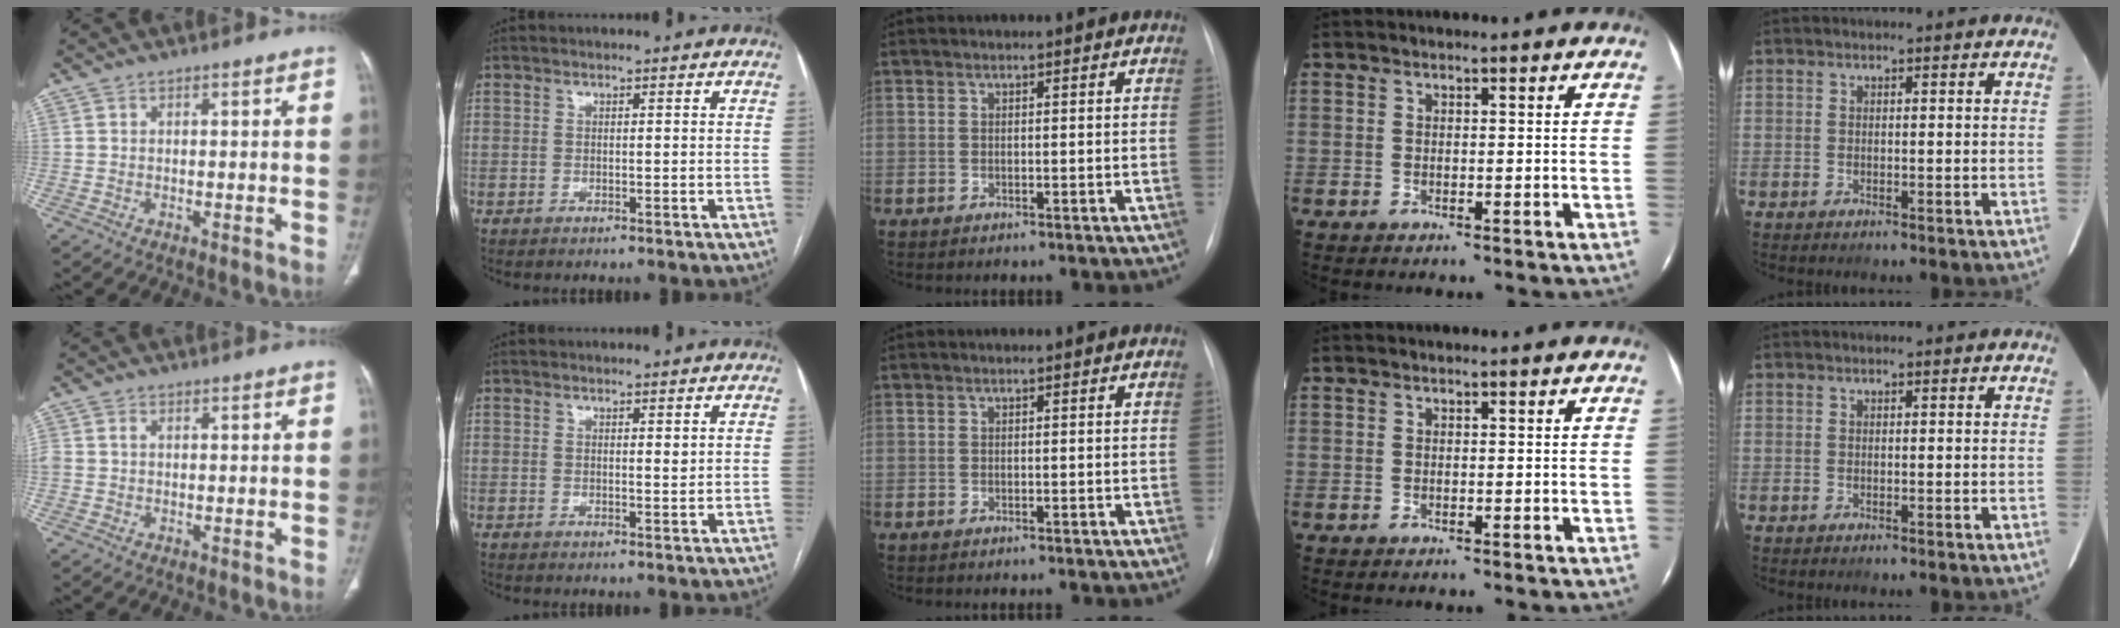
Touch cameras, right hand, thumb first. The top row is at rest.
{"thumb": {"total": 1.9, "force": [0.1, 1.6, 1.1], "torque": [-0.030, 0.009, 0.005]}, "index": {"total": 0.9, "force": [0.6, 0.2, 0.7], "torque": [-0.011, -0.001, 0.009]}, "middle": {"total": 0.9, "force": [-0.8, 0.1, 0.4], "torque": [-0.009, -0.002, -0.012]}}